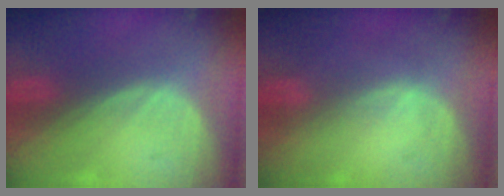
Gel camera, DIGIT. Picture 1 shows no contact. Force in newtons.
{"total": 0.6, "press": 0.5, "slide": 0.2}